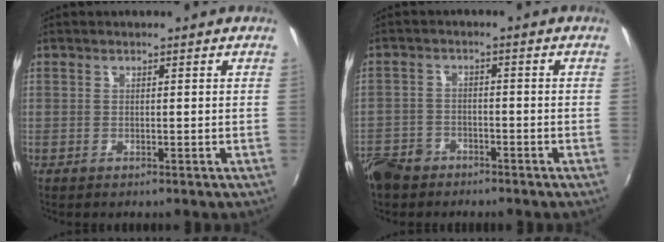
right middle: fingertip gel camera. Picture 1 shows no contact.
{"total": 9.0, "force": [-6.3, 5.8, 2.8], "torque": [-0.091, 0.003, -0.112]}